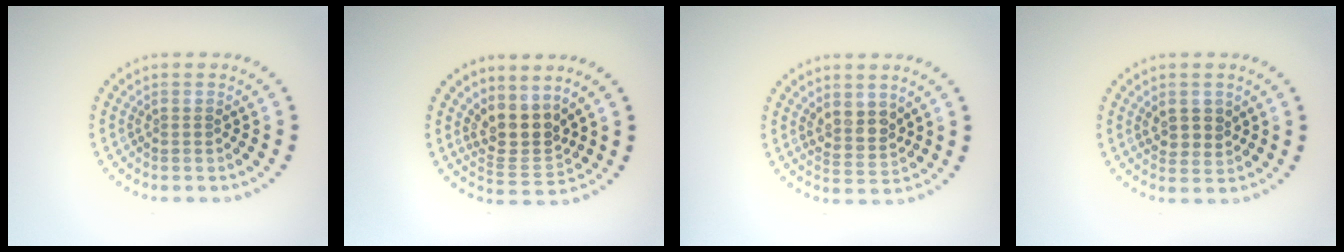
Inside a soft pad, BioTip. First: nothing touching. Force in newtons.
{"total": 3.5, "press": 2.7, "slide": 2.3}
{"total": 2.4, "press": 2.1, "slide": 1.2}
{"total": 2.4, "press": 2.2, "slide": 0.8}